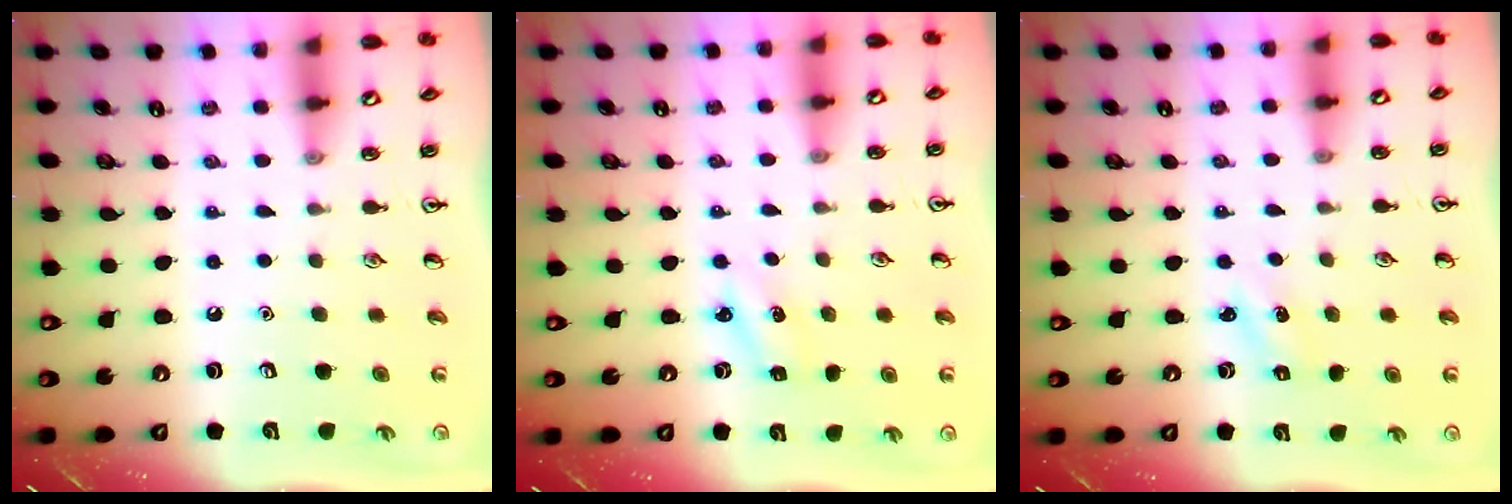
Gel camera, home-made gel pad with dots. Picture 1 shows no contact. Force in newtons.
{"total": 2.5, "press": 2.3, "slide": 0.9}
{"total": 1.4, "press": 1.3, "slide": 0.6}